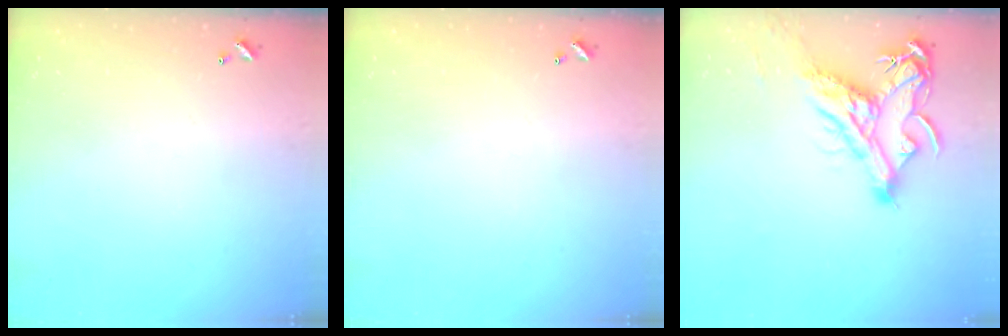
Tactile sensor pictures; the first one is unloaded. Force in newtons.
{"total": 0.0}
{"total": 8.6, "press": 8.4, "slide": 1.8}